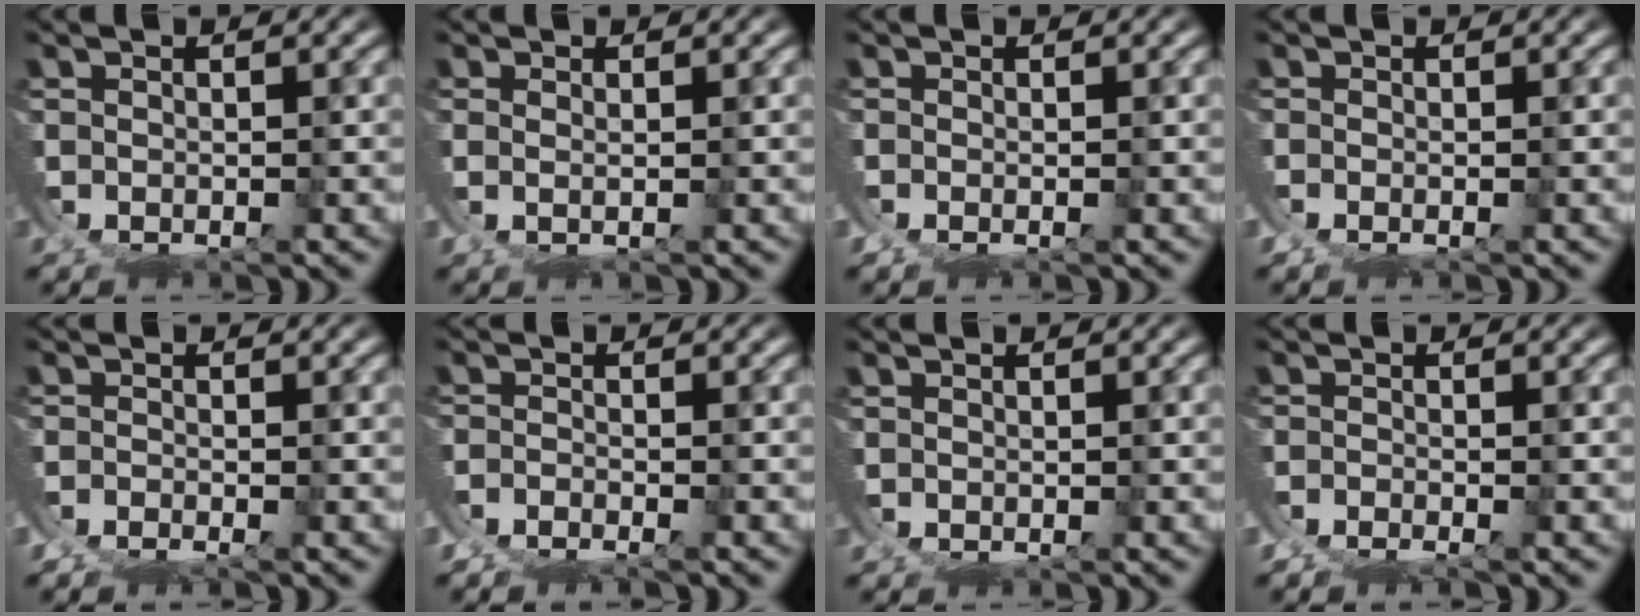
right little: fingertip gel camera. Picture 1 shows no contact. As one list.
[{"total": 0.9, "force": [0.3, -0.1, 0.9], "torque": [-0.019, -0.003, 0.006]}, {"total": 1.4, "force": [-0.4, 1.0, 0.9], "torque": [-0.027, -0.001, -0.011]}, {"total": 1.7, "force": [-0.7, 1.2, 1.0], "torque": [-0.030, -0.003, -0.016]}, {"total": 3.3, "force": [-2.3, 2.1, 1.0], "torque": [-0.020, -0.005, -0.050]}, {"total": 3.6, "force": [-2.8, 2.0, 1.2], "torque": [-0.018, -0.003, -0.060]}, {"total": 0.0}, {"total": 3.7, "force": [-2.6, 2.3, 1.2], "torque": [-0.025, -0.005, -0.056]}]